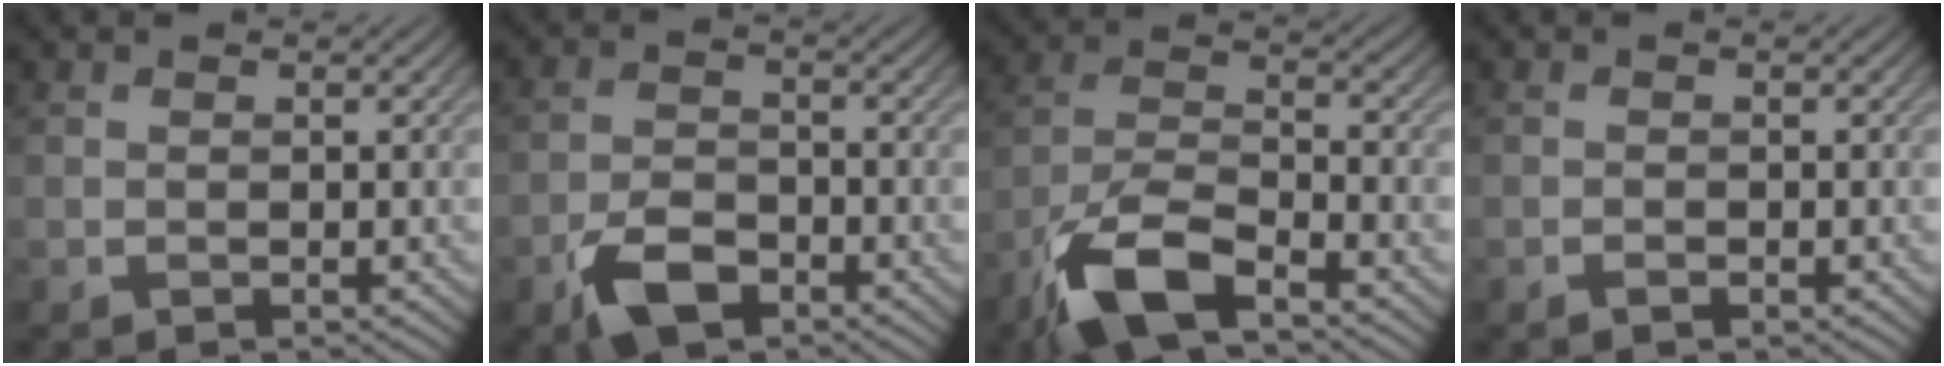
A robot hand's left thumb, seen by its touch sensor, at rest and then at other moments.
{"total": 5.7, "force": [-3.6, 2.9, 3.4], "torque": [-0.069, -0.003, -0.077]}
{"total": 10.7, "force": [-7.2, 3.4, 7.1], "torque": [-0.145, -0.006, -0.154]}
{"total": 0.8, "force": [-0.6, 0.3, 0.5], "torque": [-0.011, 0.000, -0.011]}